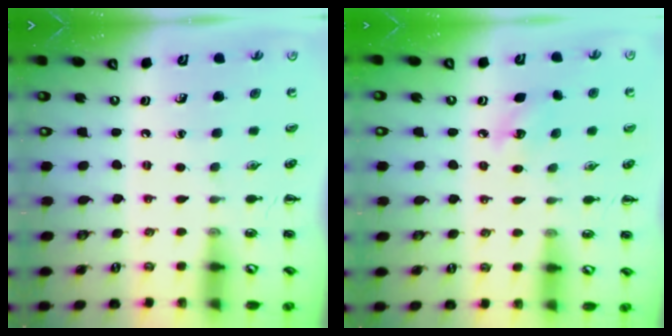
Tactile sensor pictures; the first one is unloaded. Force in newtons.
{"total": 6.7, "press": 6.5, "slide": 1.7}